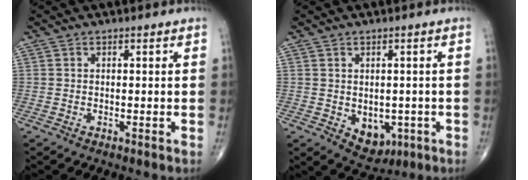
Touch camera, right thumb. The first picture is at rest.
{"total": 6.2, "force": [-1.4, 4.6, 4.0], "torque": [-0.027, 0.000, -0.002]}